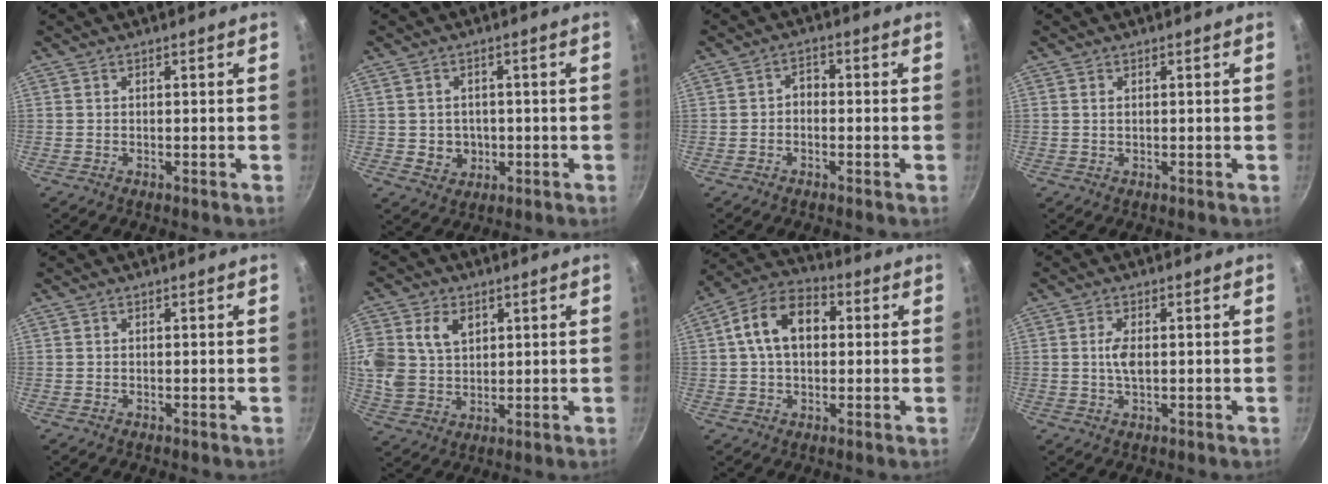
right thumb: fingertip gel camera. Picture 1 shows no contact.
{"total": 4.4, "force": [-0.3, 4.0, 1.8], "torque": [-0.011, 0.006, 0.005]}
{"total": 2.4, "force": [-0.8, 1.7, 1.5], "torque": [-0.017, 0.016, -0.018]}
{"total": 0.8, "force": [0.3, 0.5, 0.6], "torque": [-0.011, 0.001, 0.005]}
{"total": 0.0}
{"total": 14.2, "force": [4.2, 11.0, 7.9], "torque": [-0.175, 0.002, 0.083]}
{"total": 12.7, "force": [2.1, 8.5, 9.2], "torque": [-0.128, 0.028, 0.017]}
{"total": 3.5, "force": [0.2, 1.7, 3.1], "torque": [-0.059, 0.003, 0.003]}